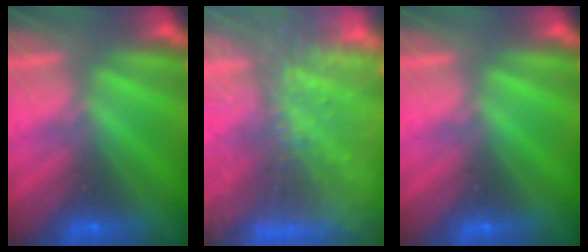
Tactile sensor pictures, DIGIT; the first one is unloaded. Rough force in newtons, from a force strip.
{"total": 5.6}
{"total": 0.0}